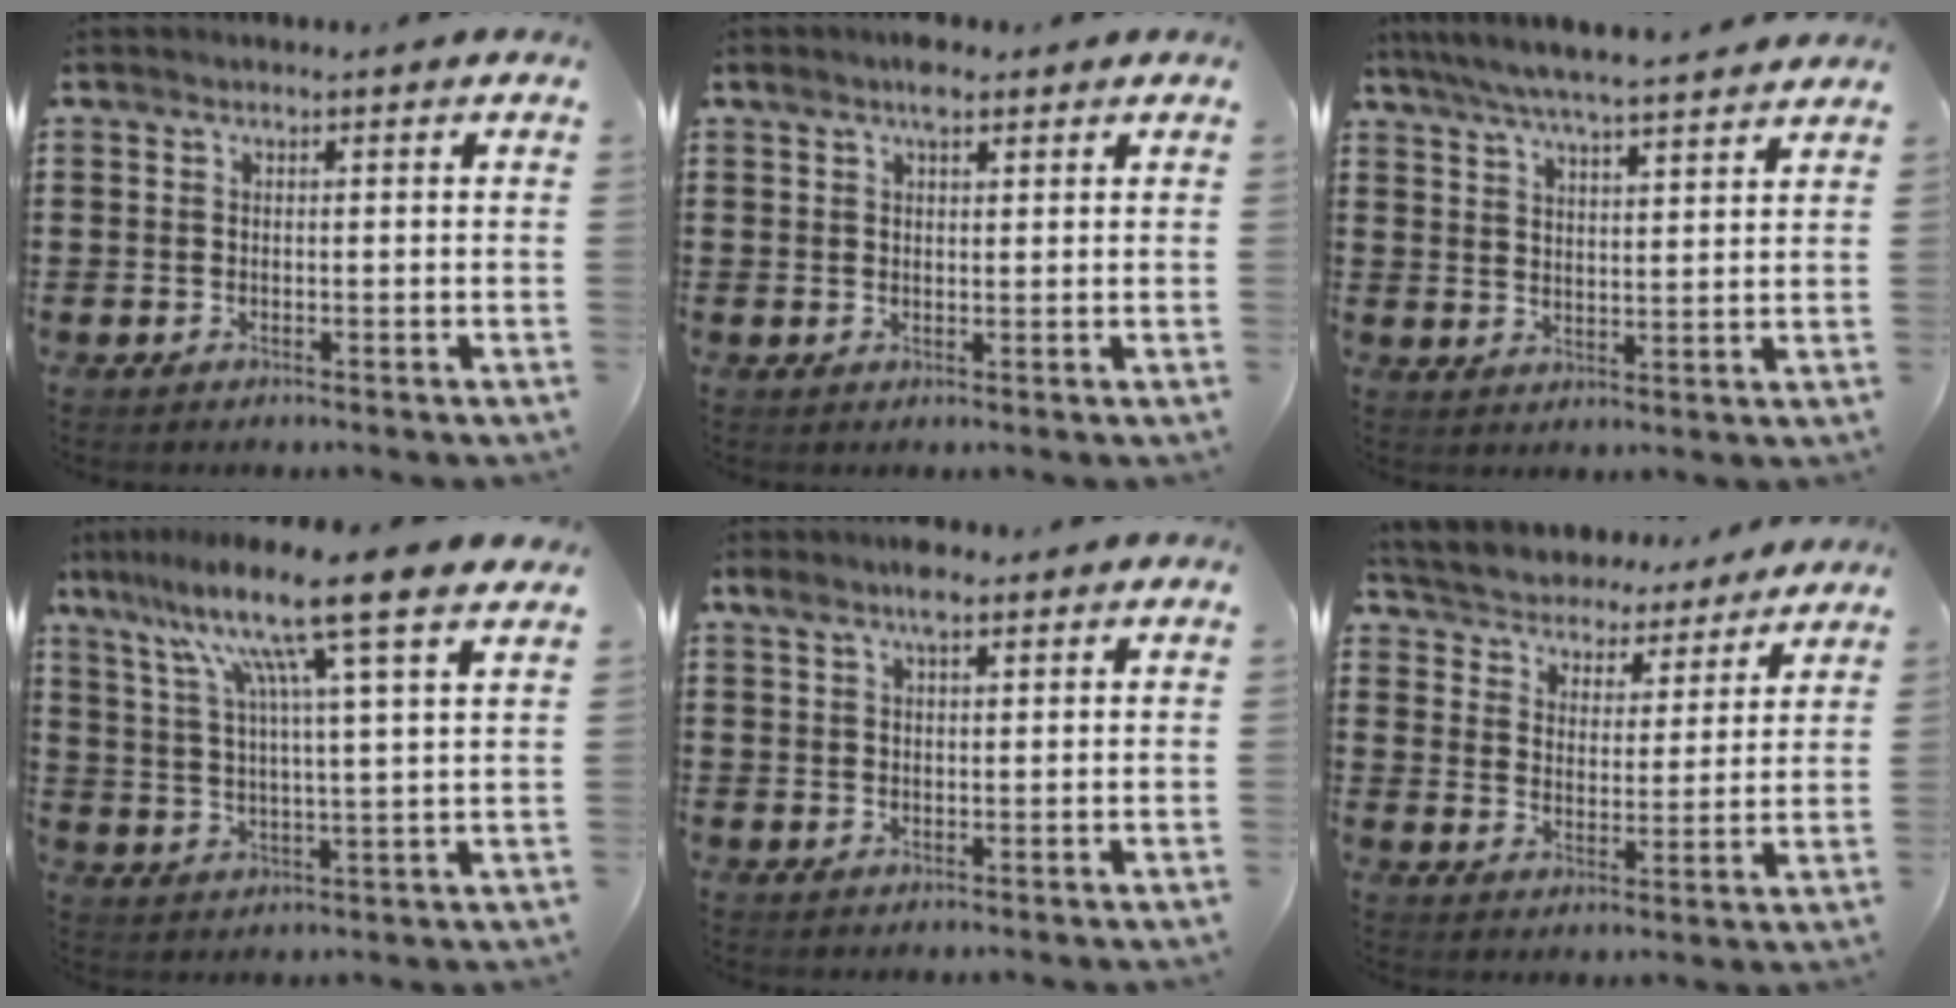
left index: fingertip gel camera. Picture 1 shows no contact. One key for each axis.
{"total": 3.4, "fx": 2.4, "fy": 1.2, "fz": 2.2, "tx": -0.039, "ty": 0.002, "tz": 0.041}
{"total": 5.6, "fx": 5.1, "fy": -0.1, "fz": 2.1, "tx": -0.059, "ty": -0.026, "tz": 0.089}
{"total": 12.7, "fx": 9.0, "fy": -0.1, "fz": 8.9, "tx": -0.185, "ty": -0.034, "tz": 0.141}
{"total": 4.1, "fx": 2.8, "fy": 1.3, "fz": 2.7, "tx": -0.050, "ty": 0.003, "tz": 0.048}
{"total": 4.5, "fx": 4.5, "fy": 0.3, "fz": -0.7, "tx": -0.015, "ty": -0.036, "tz": 0.072}